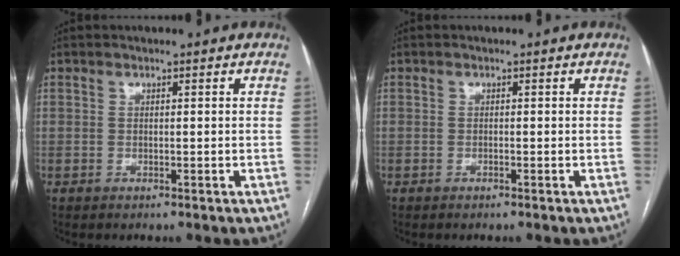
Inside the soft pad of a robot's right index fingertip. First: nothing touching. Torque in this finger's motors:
{"motor_torque": [0.13, -0.02, 0.02, 0.01]}